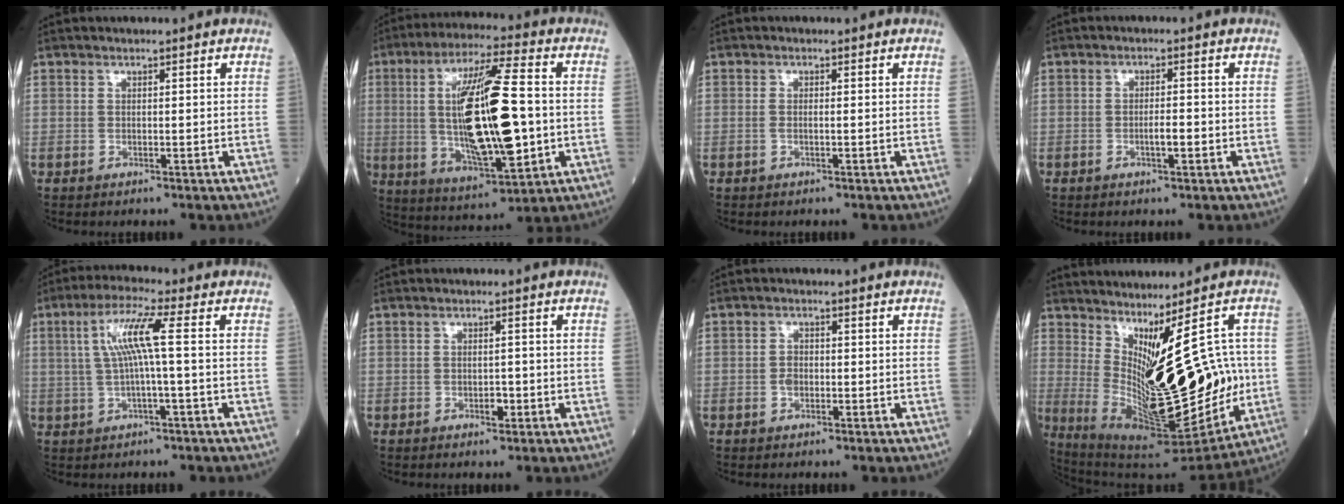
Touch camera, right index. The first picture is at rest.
{"total": 19.5, "force": [-0.4, 3.9, 19.2], "torque": [-0.365, -0.003, -0.002]}
{"total": 0.8, "force": [-0.1, 0.3, 0.8], "torque": [-0.022, -0.002, -0.002]}
{"total": 2.4, "force": [-0.7, 0.5, 2.2], "torque": [-0.043, 0.000, -0.011]}
{"total": 7.5, "force": [1.0, 0.1, 7.4], "torque": [-0.151, 0.016, 0.020]}
{"total": 1.8, "force": [-0.6, 0.9, 1.4], "torque": [-0.026, 0.000, -0.007]}
{"total": 1.7, "force": [-0.4, 1.2, 1.0], "torque": [-0.024, 0.003, -0.008]}
{"total": 22.5, "force": [0.0, 7.0, 21.4], "torque": [-0.333, -0.022, 0.031]}